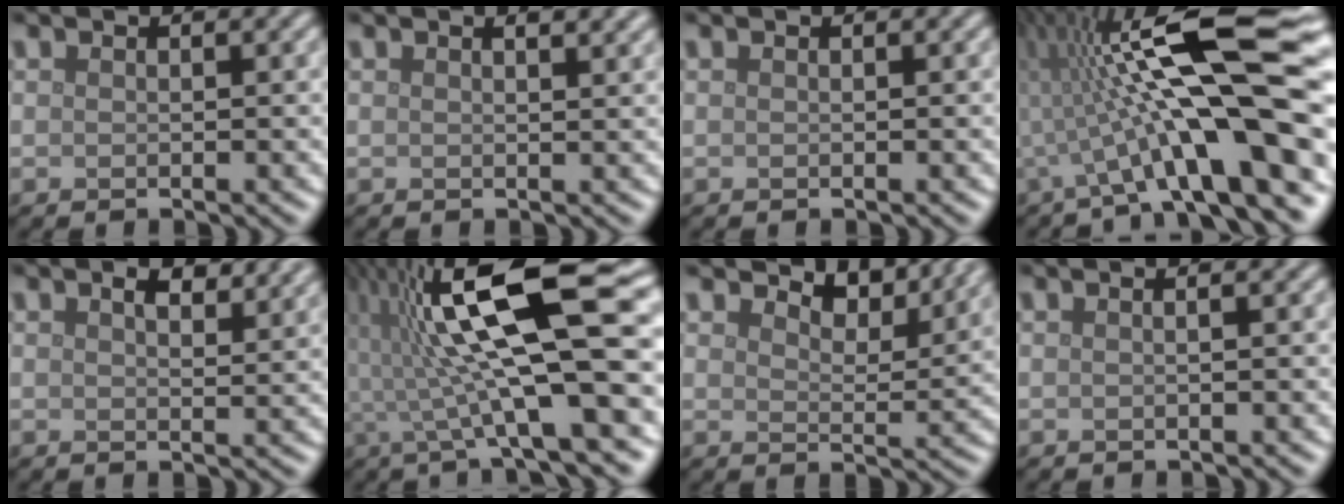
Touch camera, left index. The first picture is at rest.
{"total": 1.9, "force": [1.2, 0.6, 1.3], "torque": [-0.011, 0.003, 0.013]}
{"total": 0.0}
{"total": 15.2, "force": [-0.4, 3.3, 14.8], "torque": [-0.218, 0.029, -0.005]}
{"total": 2.5, "force": [1.7, 0.8, 1.7], "torque": [-0.026, 0.000, 0.030]}
{"total": 14.9, "force": [1.6, 3.2, 14.4], "torque": [-0.243, 0.024, 0.021]}
{"total": 4.3, "force": [3.8, 1.3, 1.4], "torque": [-0.032, -0.002, 0.054]}
{"total": 1.6, "force": [0.3, 0.8, 1.4], "torque": [-0.008, -0.003, -0.011]}